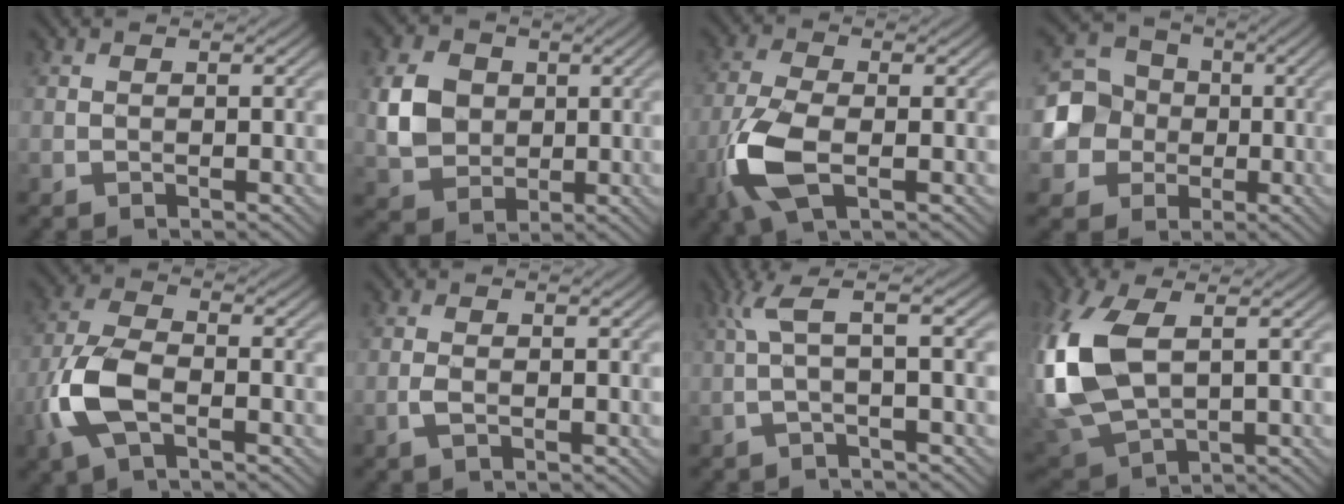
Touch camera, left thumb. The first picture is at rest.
{"total": 6.5, "force": [1.0, 5.4, 3.3], "torque": [-0.087, 0.004, 0.018]}
{"total": 8.5, "force": [-2.8, 3.8, 7.1], "torque": [-0.175, -0.006, -0.065]}
{"total": 8.2, "force": [-0.9, 7.8, 2.3], "torque": [-0.068, 0.003, -0.042]}
{"total": 8.3, "force": [-3.0, 4.0, 6.6], "torque": [-0.163, 0.002, -0.074]}
{"total": 1.6, "force": [-0.5, 0.5, 1.4], "torque": [-0.032, 0.003, -0.013]}
{"total": 5.1, "force": [0.8, 0.6, 5.0], "torque": [-0.094, 0.019, 0.009]}
{"total": 12.2, "force": [1.6, 6.9, 9.9], "torque": [-0.275, -0.001, 0.037]}